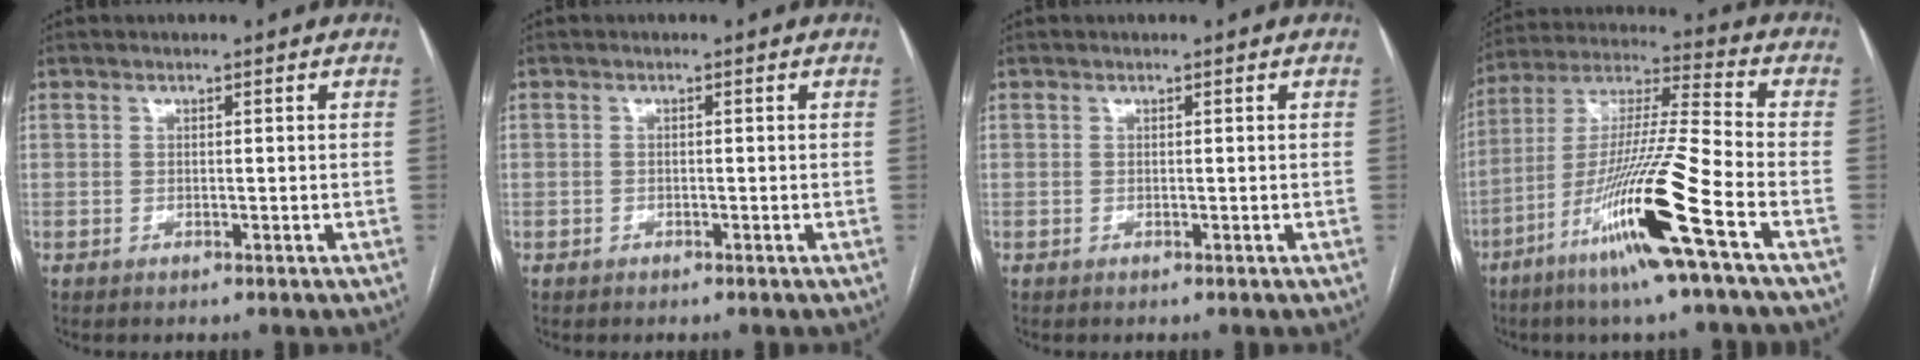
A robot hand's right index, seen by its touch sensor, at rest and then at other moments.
{"total": 0.8, "force": [-0.4, 0.7, 0.0], "torque": [-0.004, 0.005, -0.009]}
{"total": 0.0}
{"total": 17.6, "force": [-8.2, -1.1, 15.6], "torque": [-0.315, -0.027, -0.156]}